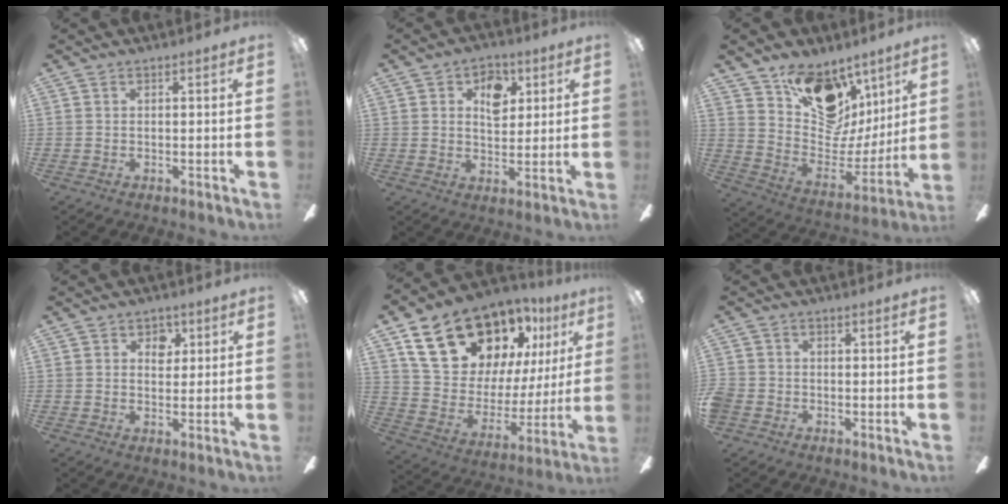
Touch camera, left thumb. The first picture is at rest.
{"total": 7.6, "force": [3.1, 5.1, 4.6], "torque": [-0.054, -0.002, 0.049]}
{"total": 18.3, "force": [11.6, 11.7, 8.1], "torque": [-0.117, -0.082, 0.214]}
{"total": 3.9, "force": [1.7, 2.9, 1.9], "torque": [-0.013, -0.002, 0.023]}
{"total": 22.9, "force": [15.5, 12.8, 10.9], "torque": [-0.182, -0.091, 0.291]}
{"total": 2.7, "force": [-1.4, 2.1, 1.0], "torque": [-0.014, 0.011, -0.027]}